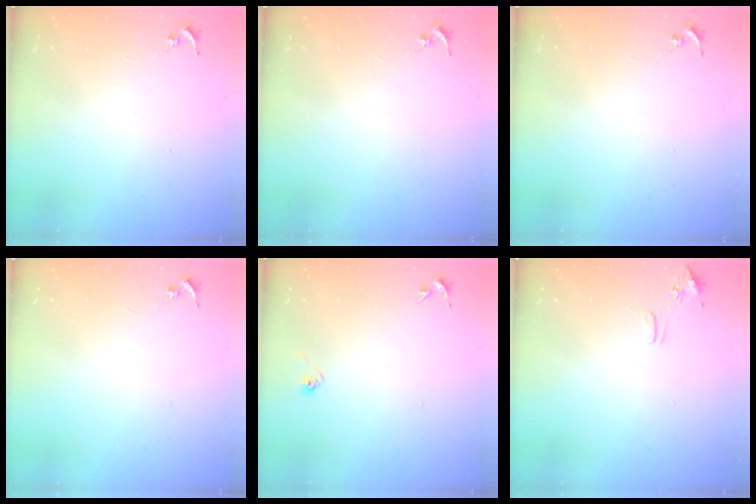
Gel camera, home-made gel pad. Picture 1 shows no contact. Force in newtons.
{"total": 0.0}
{"total": 0.0}
{"total": 0.0}
{"total": 3.3, "press": 3.0, "slide": 1.2}
{"total": 8.1, "press": 8.1, "slide": 0.7}